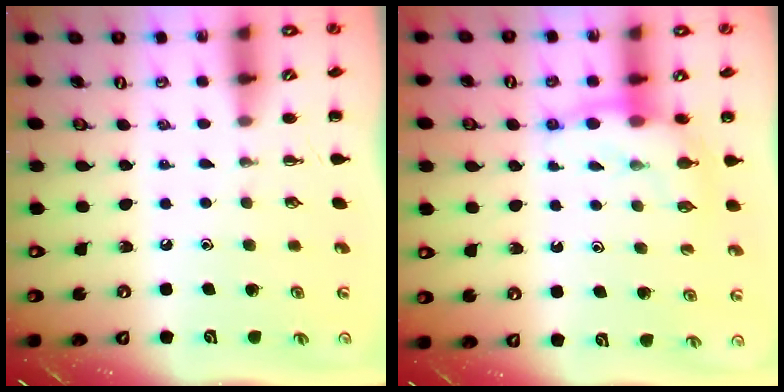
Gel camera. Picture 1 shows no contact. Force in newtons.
{"total": 10.2, "press": 10.1, "slide": 1.6}